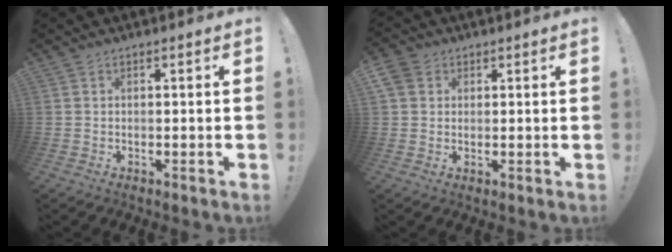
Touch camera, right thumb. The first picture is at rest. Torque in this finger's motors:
{"motor_torque": [0.37, 0.45, -0.01, 0.07, 0.02]}